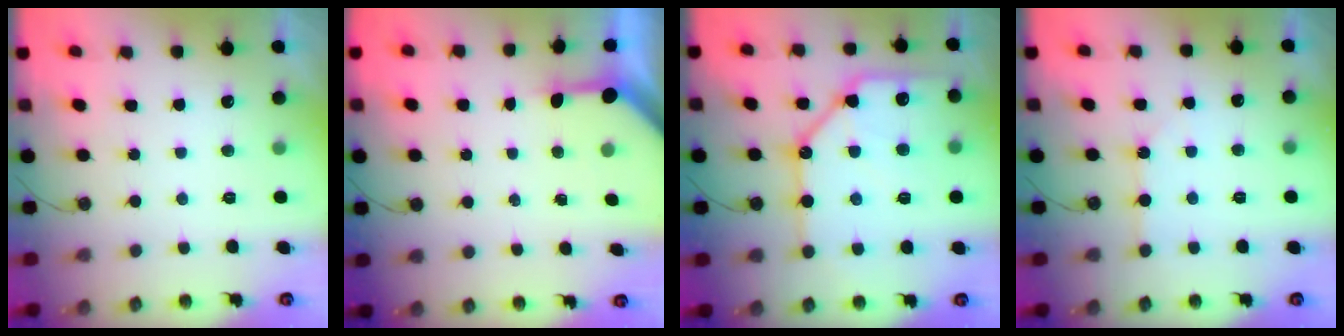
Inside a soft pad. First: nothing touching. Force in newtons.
{"total": 3.4, "press": 3.4, "slide": 0.4}
{"total": 19.5, "press": 19.4, "slide": 2.2}
{"total": 1.9, "press": 1.9, "slide": 0.4}